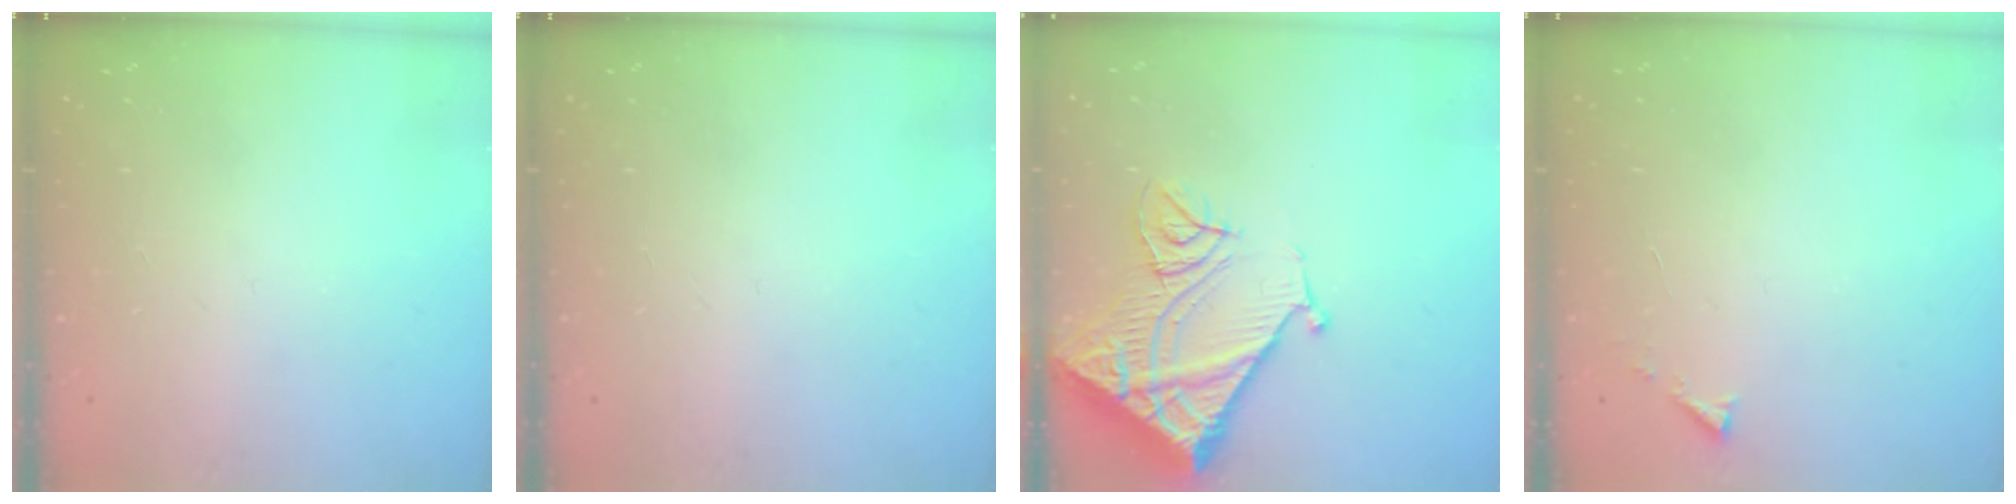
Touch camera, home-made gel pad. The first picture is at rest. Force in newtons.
{"total": 0.0}
{"total": 18.4, "press": 18.3, "slide": 2.4}
{"total": 3.1, "press": 3.1, "slide": 0.4}